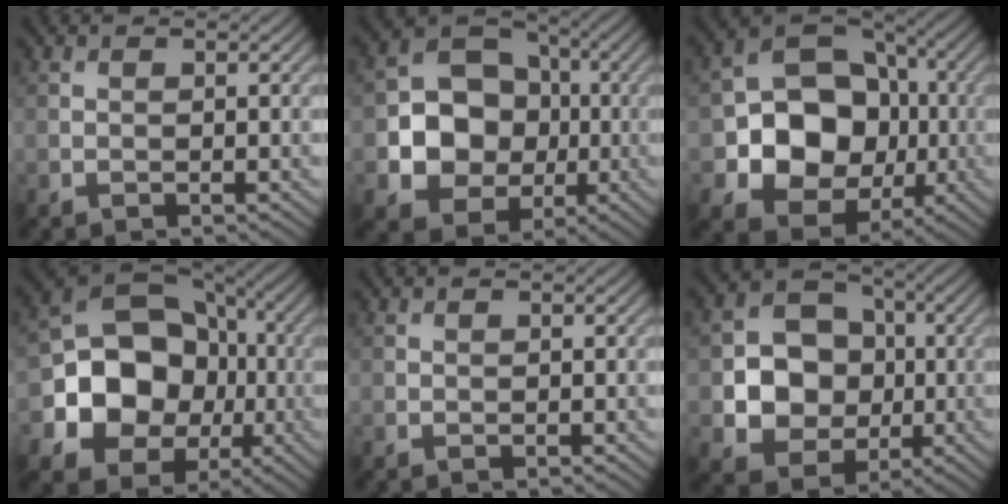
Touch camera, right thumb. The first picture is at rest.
{"total": 10.8, "force": [-1.3, 9.1, 5.7], "torque": [-0.115, -0.007, -0.042]}
{"total": 13.6, "force": [-2.3, 11.2, 7.4], "torque": [-0.146, -0.013, -0.064]}
{"total": 15.1, "force": [-2.8, 12.8, 7.6], "torque": [-0.148, -0.023, -0.072]}
{"total": 0.0}
{"total": 9.8, "force": [-0.7, 8.4, 5.1], "torque": [-0.108, -0.004, -0.030]}